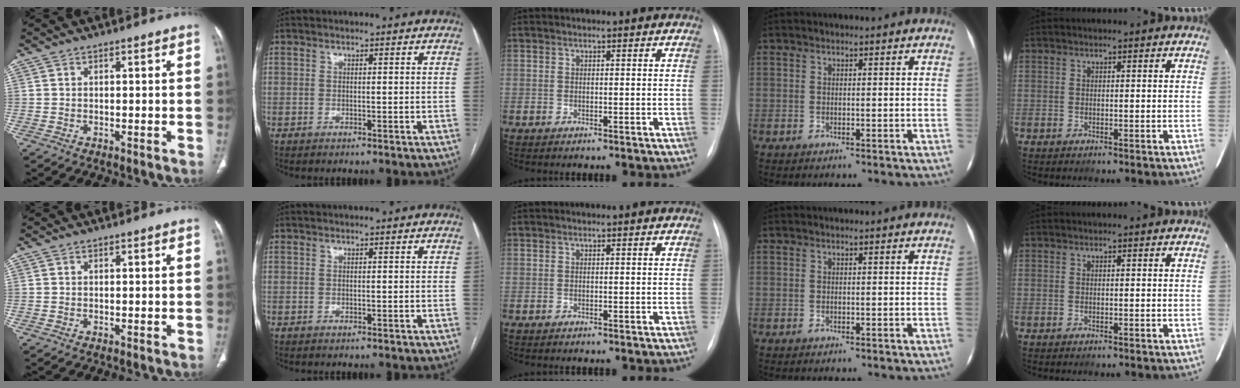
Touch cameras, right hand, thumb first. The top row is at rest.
{}